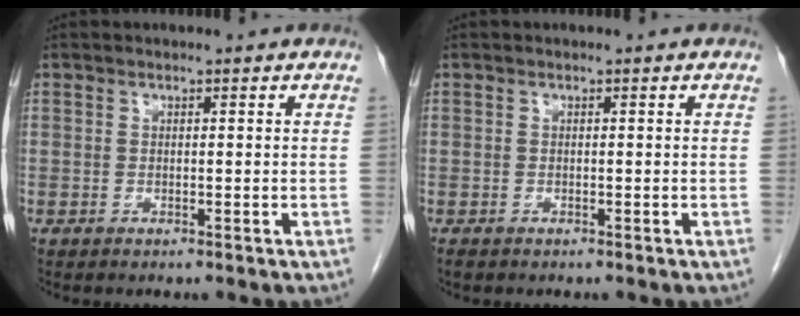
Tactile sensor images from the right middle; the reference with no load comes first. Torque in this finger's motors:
{"motor_torque": [0.17, -0.01, -0.02, 0.01]}